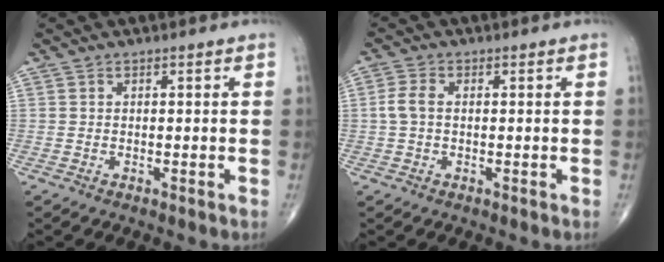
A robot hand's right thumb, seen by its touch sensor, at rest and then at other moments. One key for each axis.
{"total": 3.3, "fx": 0.1, "fy": 2.1, "fz": 2.6, "tx": -0.062, "ty": 0.008, "tz": -0.003}